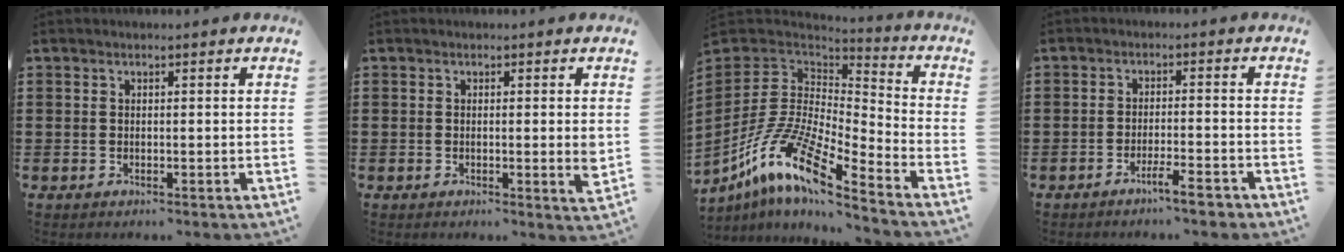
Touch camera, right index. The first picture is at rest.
{"total": 2.2, "force": [0.0, 0.4, 2.2], "torque": [-0.030, -0.006, -0.002]}
{"total": 13.1, "force": [-9.0, 3.3, 9.0], "torque": [-0.205, 0.000, -0.187]}
{"total": 4.3, "force": [-3.5, 0.2, 2.4], "torque": [-0.037, -0.002, -0.062]}